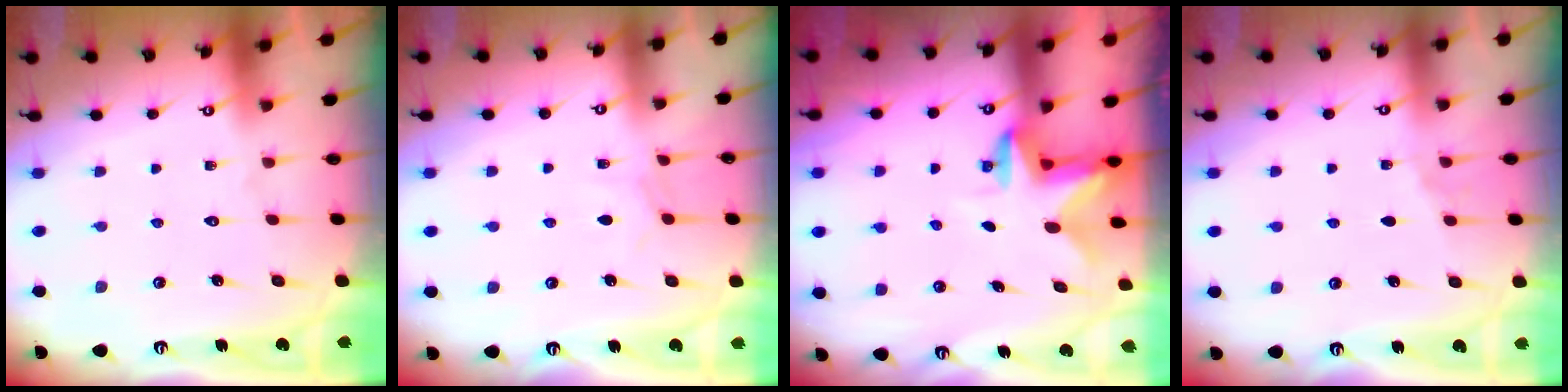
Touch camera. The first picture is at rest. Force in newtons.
{"total": 3.3, "press": 3.3, "slide": 0.5}
{"total": 2.5, "press": 2.5, "slide": 0.5}
{"total": 2.5, "press": 2.0, "slide": 1.6}